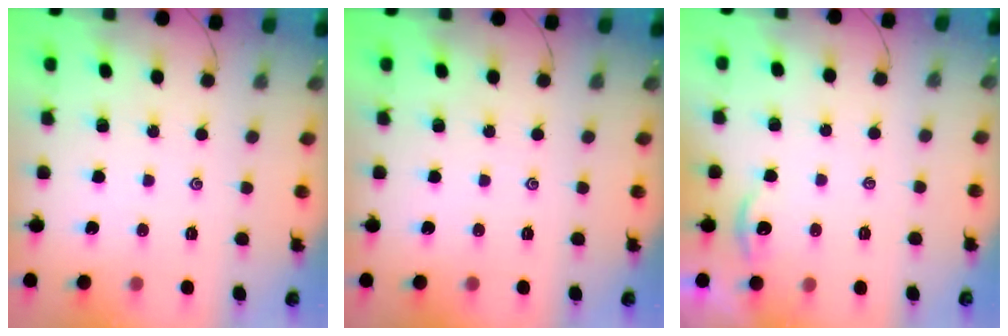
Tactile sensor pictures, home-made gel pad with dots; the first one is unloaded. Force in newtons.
{"total": 0.0}
{"total": 2.6, "press": 2.6, "slide": 0.3}